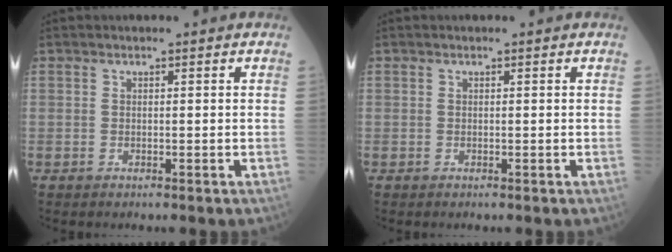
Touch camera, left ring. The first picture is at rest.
{"total": 0.0}